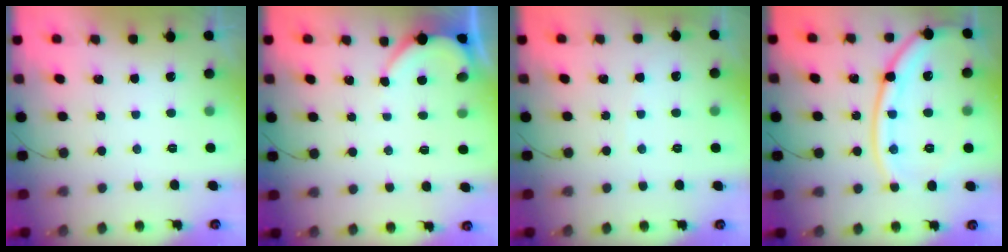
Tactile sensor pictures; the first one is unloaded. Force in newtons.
{"total": 2.9, "press": 2.9, "slide": 0.4}
{"total": 2.9, "press": 2.9, "slide": 0.4}
{"total": 18.4, "press": 18.3, "slide": 2.0}